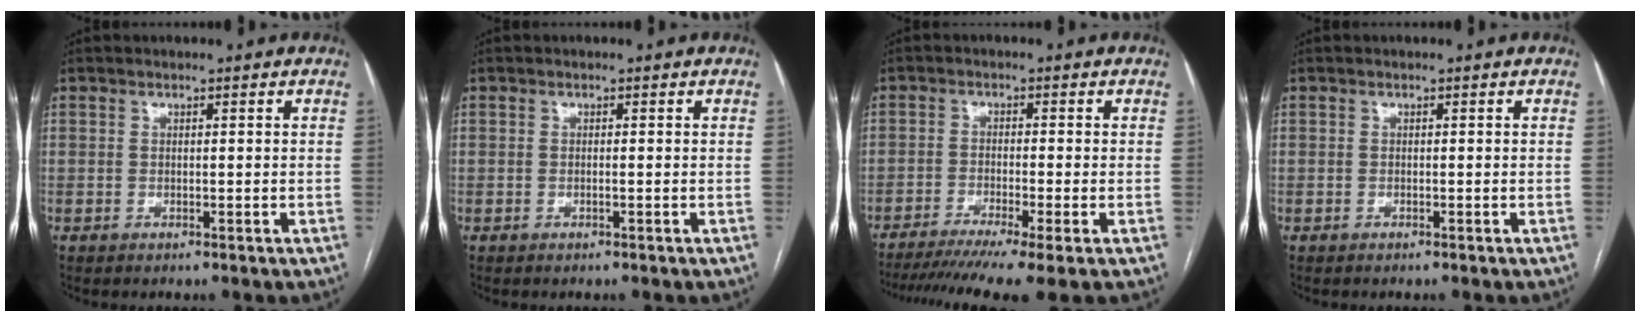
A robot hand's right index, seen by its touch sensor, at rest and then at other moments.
{"total": 0.0}
{"total": 11.9, "force": [-9.0, -0.3, 7.8], "torque": [-0.124, -0.024, -0.141]}
{"total": 0.0}